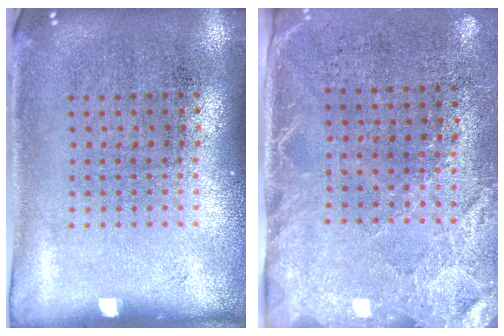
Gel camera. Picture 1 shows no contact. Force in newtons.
{"total": 2.7, "press": 2.3, "slide": 1.3}